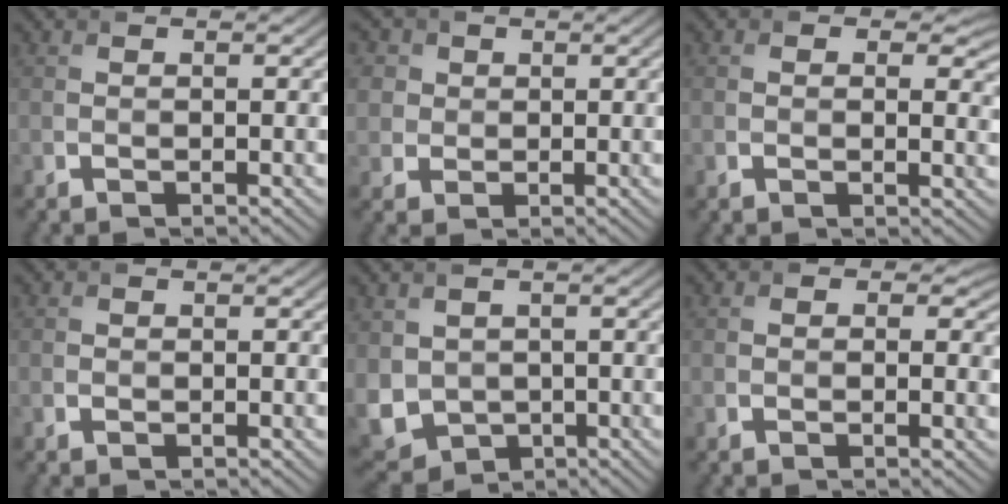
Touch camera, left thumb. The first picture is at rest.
{"total": 4.3, "force": [1.5, 3.8, 1.3], "torque": [-0.060, 0.003, 0.027]}
{"total": 3.2, "force": [0.8, 2.3, 2.0], "torque": [-0.032, -0.015, 0.005]}
{"total": 0.6, "force": [-0.2, 0.6, 0.3], "torque": [-0.003, -0.005, -0.004]}
{"total": 6.9, "force": [0.1, 5.6, 4.1], "torque": [-0.130, -0.021, 0.005]}
{"total": 1.9, "force": [0.2, 1.7, 0.9], "torque": [-0.018, -0.008, -0.004]}